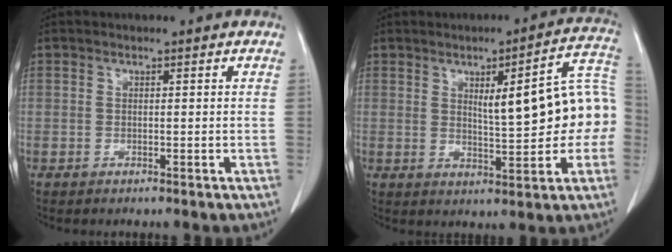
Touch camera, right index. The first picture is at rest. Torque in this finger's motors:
{"motor_torque": [0.77, -0.13, 0.30, 0.07]}